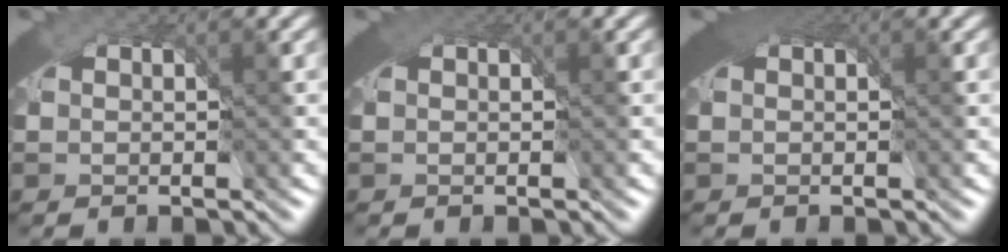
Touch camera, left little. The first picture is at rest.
{"total": 1.1, "force": [0.6, 0.7, 0.6], "torque": [-0.012, -0.002, 0.009]}
{"total": 2.7, "force": [1.1, 1.4, 2.0], "torque": [-0.036, -0.008, 0.019]}